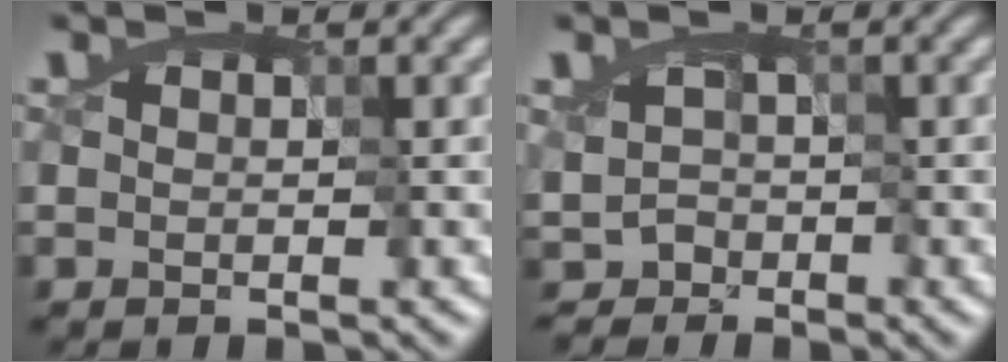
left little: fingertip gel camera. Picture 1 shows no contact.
{"total": 1.6, "force": [-1.4, 0.7, -0.3], "torque": [0.022, -0.002, -0.012]}